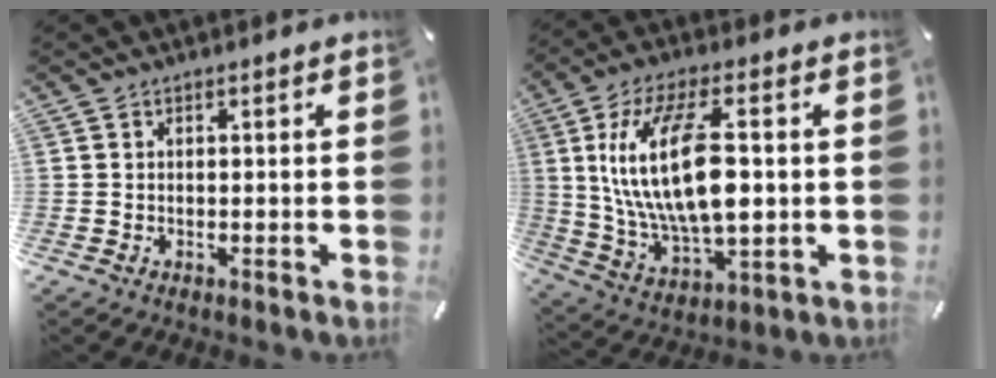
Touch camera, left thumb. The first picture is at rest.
{"total": 19.7, "force": [2.9, 8.6, 17.4], "torque": [-0.360, -0.007, 0.042]}